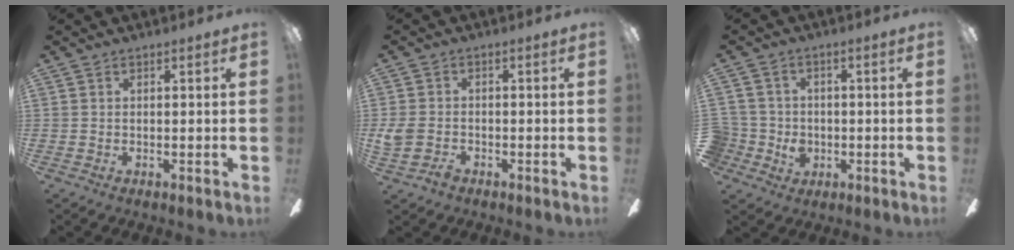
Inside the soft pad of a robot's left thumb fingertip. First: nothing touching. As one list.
[{"total": 4.7, "force": [-2.4, 3.2, 2.6], "torque": [-0.059, 0.009, -0.045]}, {"total": 6.1, "force": [-0.9, 5.8, 1.4], "torque": [-0.043, 0.008, -0.011]}]